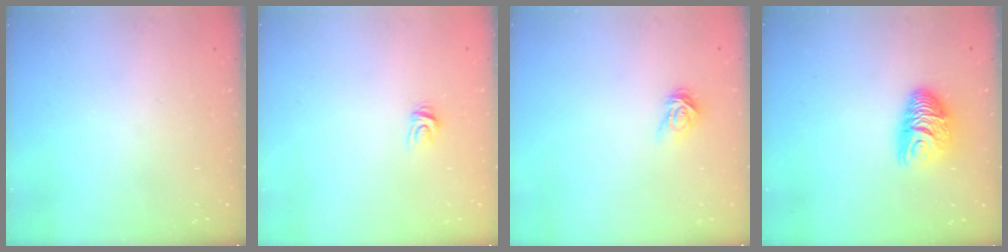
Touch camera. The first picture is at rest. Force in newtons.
{"total": 3.7, "press": 3.6, "slide": 0.3}
{"total": 4.8, "press": 4.8, "slide": 0.3}
{"total": 9.2, "press": 9.2, "slide": 0.7}